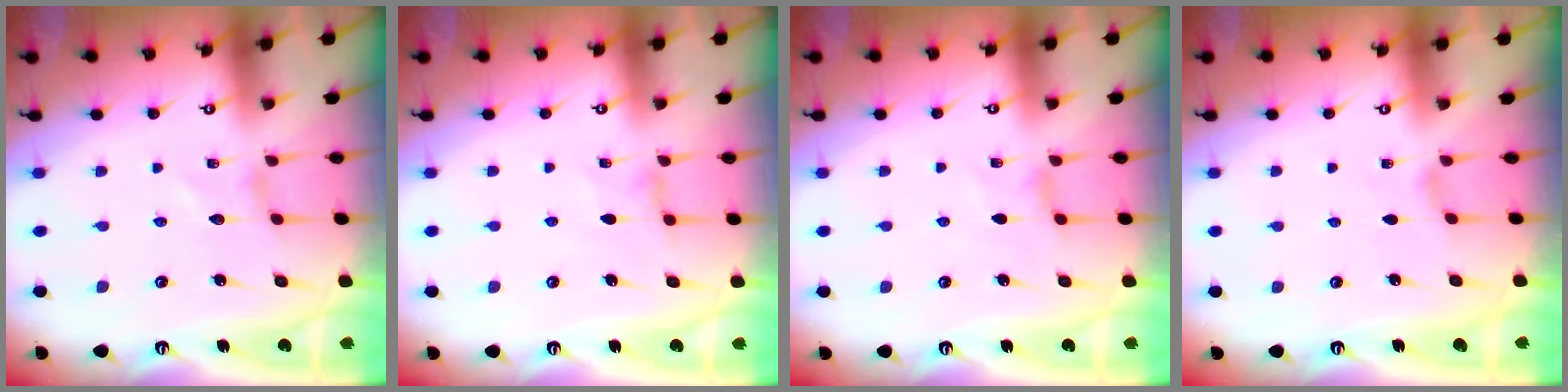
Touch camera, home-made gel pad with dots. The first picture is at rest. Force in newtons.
{"total": 1.4, "press": 1.4, "slide": 0.4}
{"total": 2.2, "press": 2.1, "slide": 0.5}
{"total": 0.0}